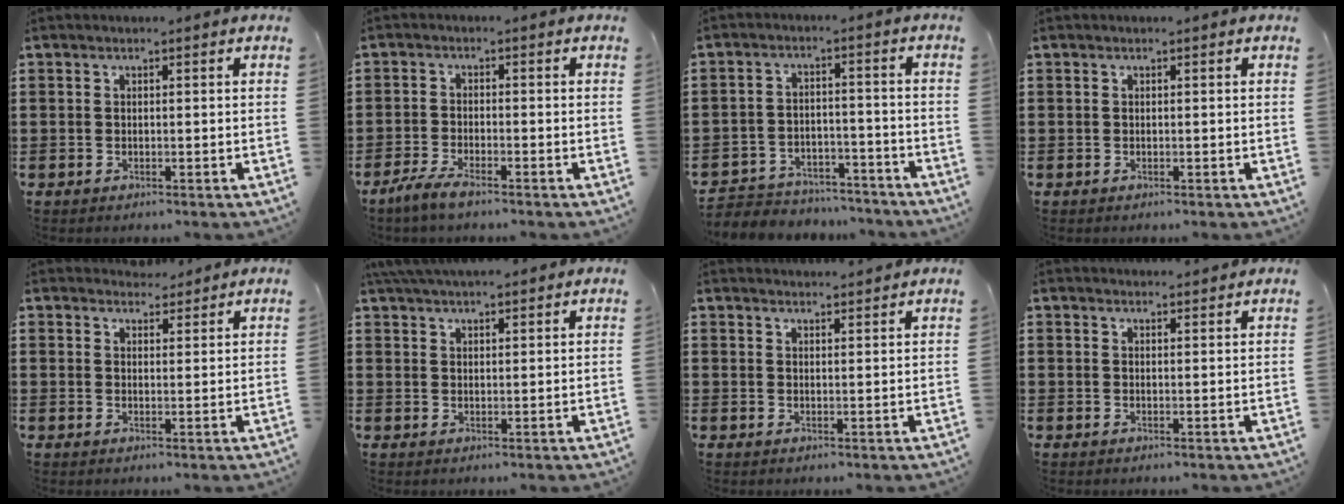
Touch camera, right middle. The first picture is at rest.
{"total": 3.0, "force": [-2.3, 0.4, 1.9], "torque": [-0.053, -0.006, -0.048]}
{"total": 4.3, "force": [-4.2, 1.1, 0.0], "torque": [-0.006, 0.009, -0.089]}
{"total": 0.0}
{"total": 2.8, "force": [2.8, 0.4, -0.1], "torque": [0.003, -0.005, 0.052]}
{"total": 3.6, "force": [3.4, 0.4, 1.2], "torque": [-0.033, -0.001, 0.064]}
{"total": 2.0, "force": [2.0, -0.3, 0.0], "torque": [-0.004, 0.002, 0.039]}
{"total": 1.7, "force": [1.7, -0.1, 0.0], "torque": [0.004, -0.001, 0.030]}